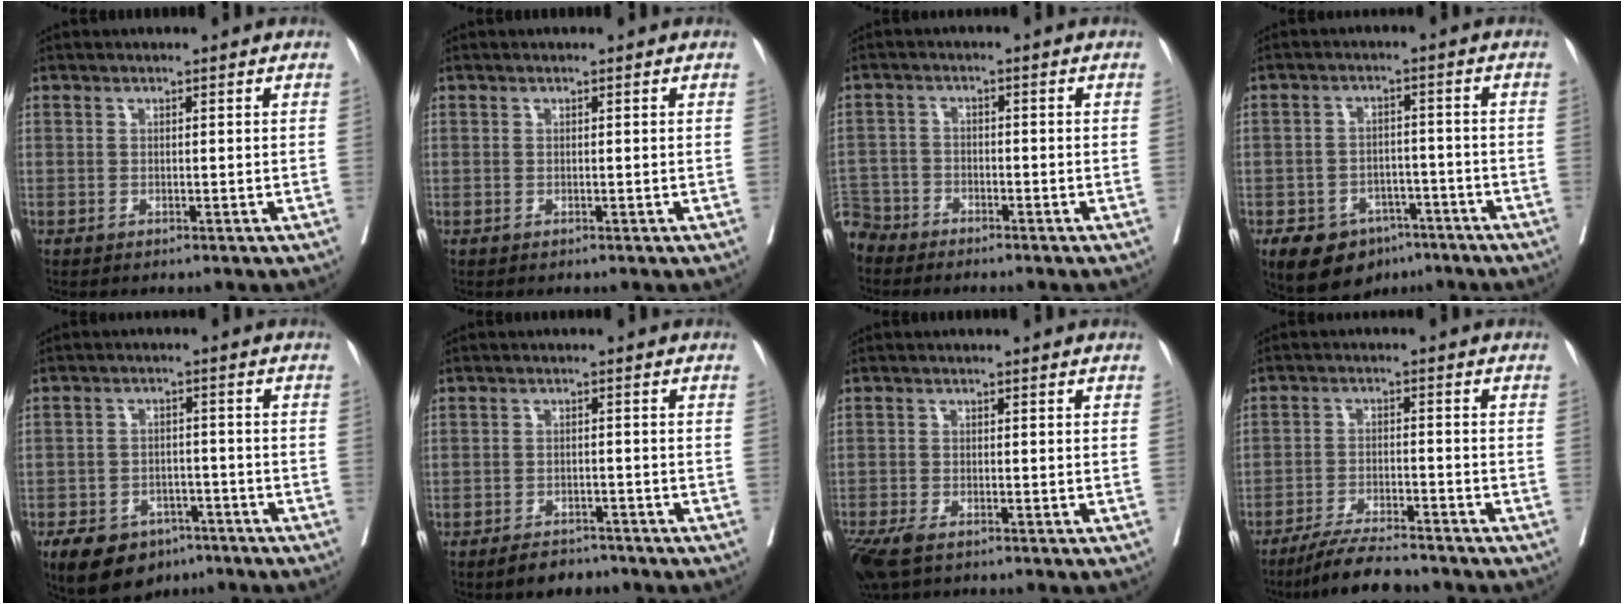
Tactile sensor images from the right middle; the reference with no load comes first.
{"total": 0.0}
{"total": 5.4, "force": [-4.9, 2.0, -0.8], "torque": [0.020, -0.002, -0.102]}
{"total": 9.2, "force": [-6.3, 5.5, 3.8], "torque": [-0.052, 0.007, -0.093]}
{"total": 9.8, "force": [-6.6, 5.9, 4.2], "torque": [-0.068, 0.005, -0.100]}
{"total": 3.8, "force": [-3.2, 1.7, 1.1], "torque": [-0.018, 0.003, -0.047]}
{"total": 6.1, "force": [-4.3, 2.3, 3.7], "torque": [-0.071, -0.014, -0.075]}
{"total": 7.5, "force": [-6.7, -0.2, 3.3], "torque": [-0.054, -0.022, -0.121]}